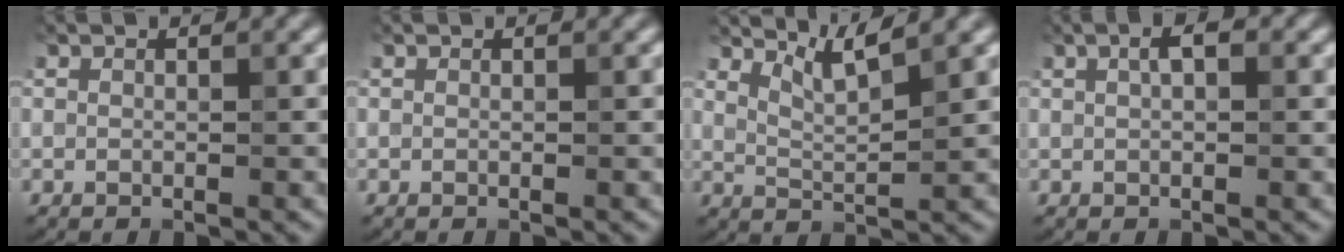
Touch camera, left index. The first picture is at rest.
{"total": 0.0}
{"total": 3.2, "force": [2.6, 0.4, 1.9], "torque": [-0.031, -0.003, 0.054]}
{"total": 1.8, "force": [0.6, 0.7, 1.5], "torque": [-0.026, 0.005, 0.010]}